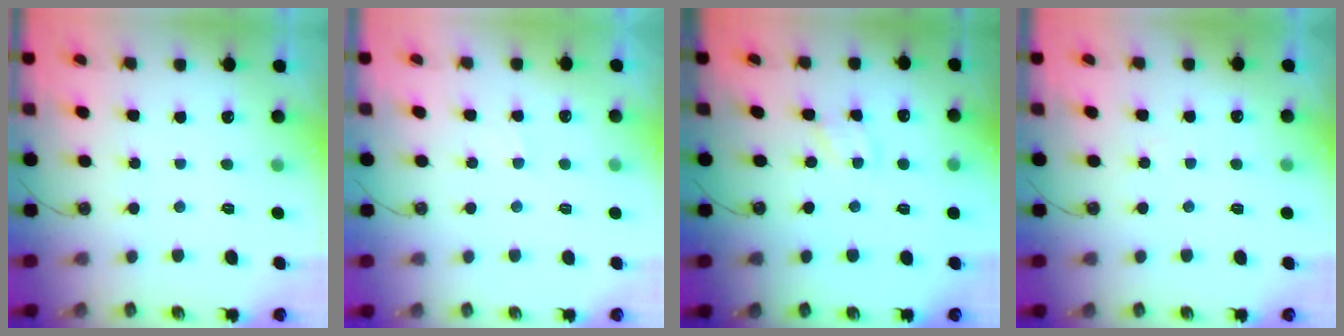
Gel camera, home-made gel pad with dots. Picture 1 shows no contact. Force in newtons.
{"total": 3.9, "press": 3.8, "slide": 0.6}
{"total": 3.7, "press": 3.7, "slide": 0.3}
{"total": 1.0, "press": 1.0, "slide": 0.1}